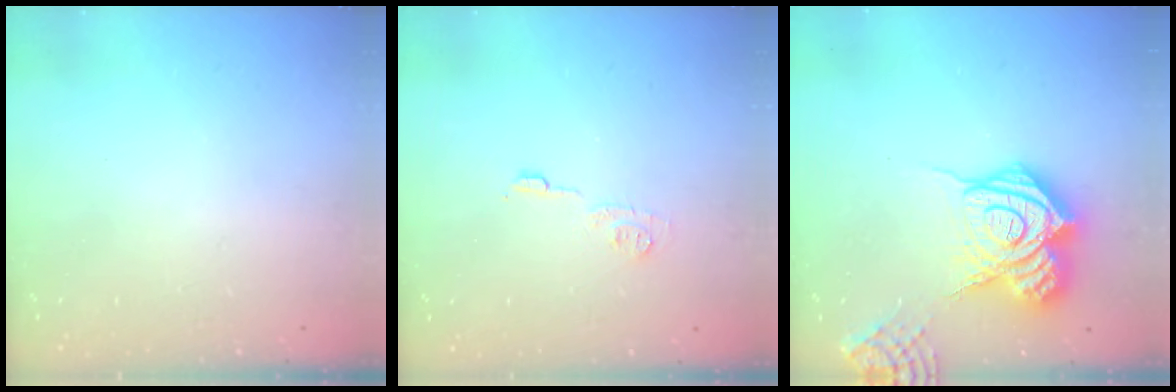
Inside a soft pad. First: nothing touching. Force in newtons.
{"total": 5.4, "press": 5.4, "slide": 0.7}
{"total": 22.4, "press": 22.2, "slide": 2.7}